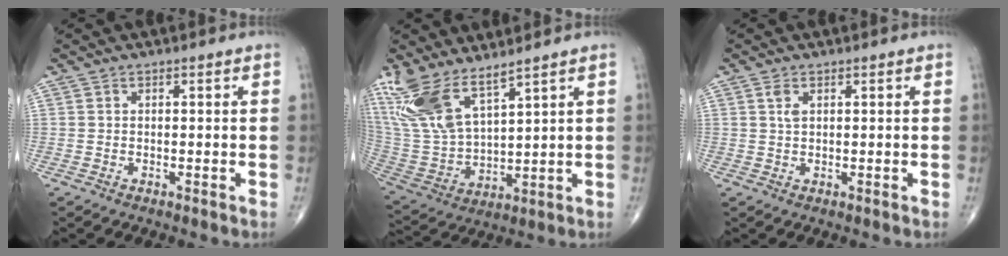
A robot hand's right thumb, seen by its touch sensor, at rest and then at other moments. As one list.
[{"total": 13.8, "force": [9.9, 4.5, 8.6], "torque": [-0.184, -0.045, 0.217]}, {"total": 1.7, "force": [0.7, 0.8, 1.3], "torque": [-0.029, 0.005, 0.017]}]